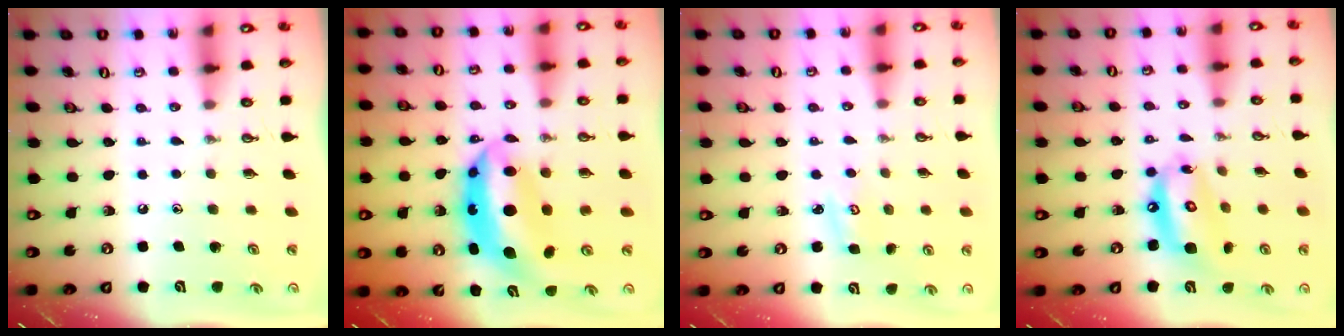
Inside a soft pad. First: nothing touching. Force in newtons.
{"total": 11.2, "press": 11.1, "slide": 0.8}
{"total": 3.0, "press": 3.0, "slide": 0.2}
{"total": 12.9, "press": 12.7, "slide": 1.9}